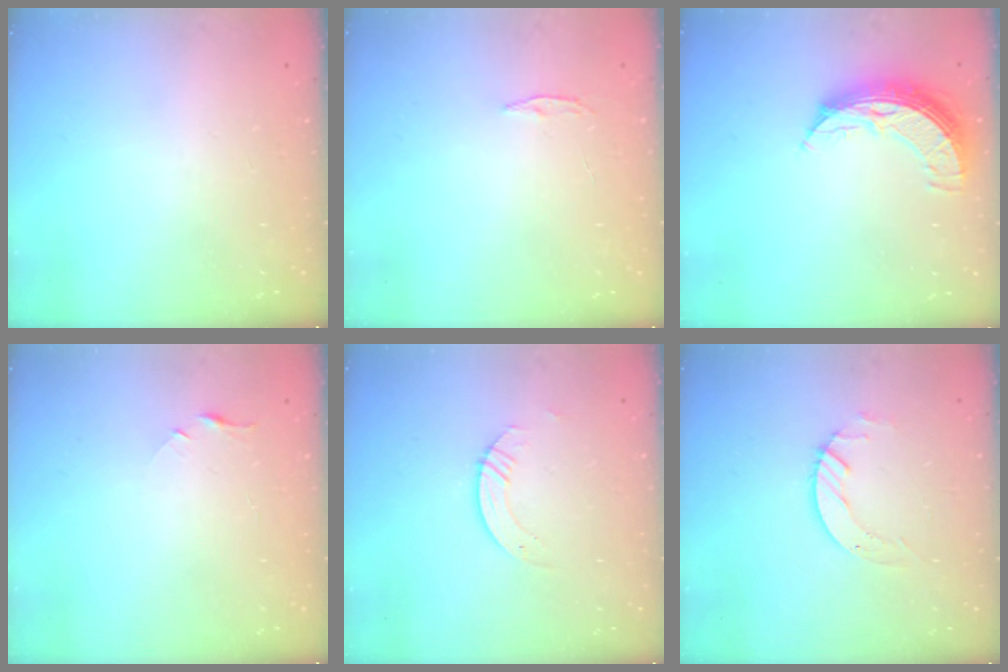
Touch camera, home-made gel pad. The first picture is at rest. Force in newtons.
{"total": 3.2, "press": 3.2, "slide": 0.4}
{"total": 9.4, "press": 9.4, "slide": 0.9}
{"total": 2.8, "press": 2.7, "slide": 0.4}
{"total": 2.6, "press": 2.6, "slide": 0.2}
{"total": 4.5, "press": 4.5, "slide": 0.4}